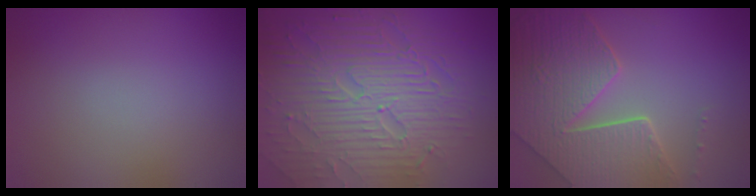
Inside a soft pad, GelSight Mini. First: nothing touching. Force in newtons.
{"total": 8.9, "press": 6.3, "slide": 6.3}
{"total": 8.6, "press": 6.2, "slide": 5.9}